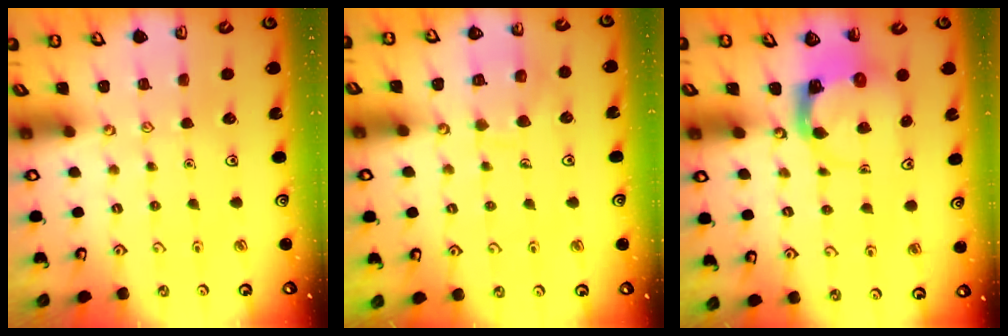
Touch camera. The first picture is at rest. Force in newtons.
{"total": 9.1, "press": 9.0, "slide": 0.9}
{"total": 3.9, "press": 3.8, "slide": 0.6}